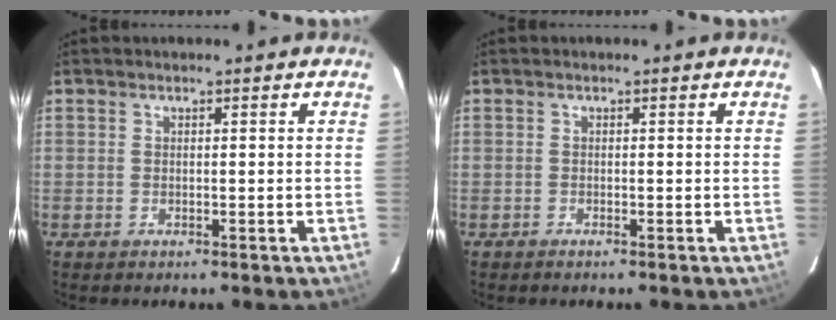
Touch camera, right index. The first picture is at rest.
{"total": 0.0}